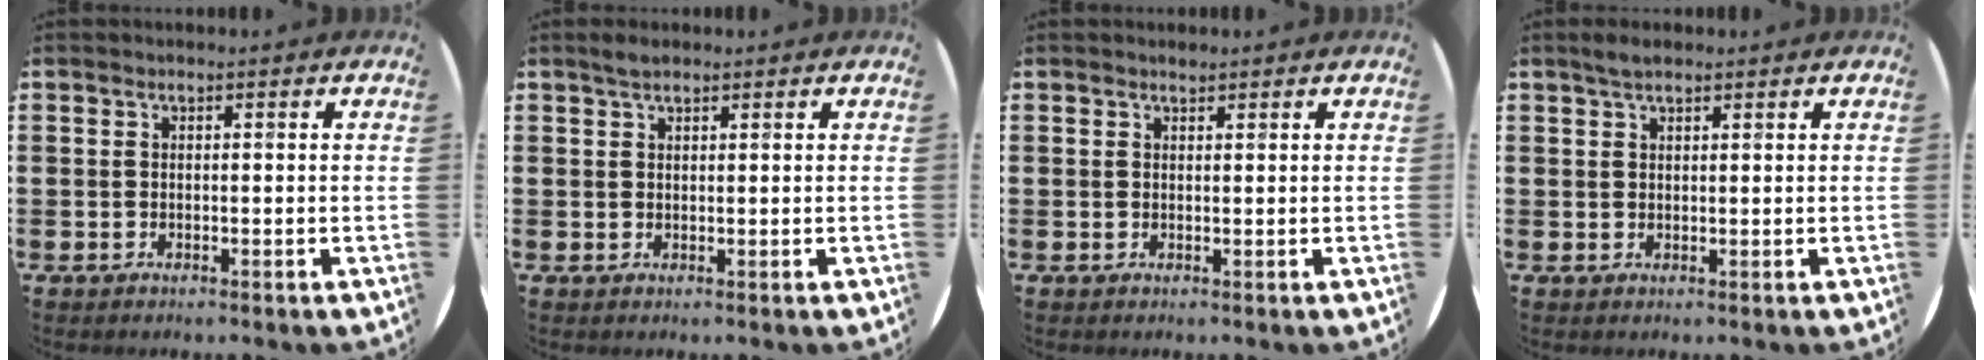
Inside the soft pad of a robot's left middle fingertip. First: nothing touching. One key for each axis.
{"total": 1.6, "fx": 1.3, "fy": 0.5, "fz": 0.8, "tx": -0.008, "ty": 0.001, "tz": 0.021}
{"total": 0.7, "fx": 0.7, "fy": 0.0, "fz": 0.0, "tx": -0.001, "ty": 0.002, "tz": 0.014}
{"total": 2.0, "fx": 1.5, "fy": 0.6, "fz": 1.1, "tx": -0.015, "ty": 0.003, "tz": 0.025}